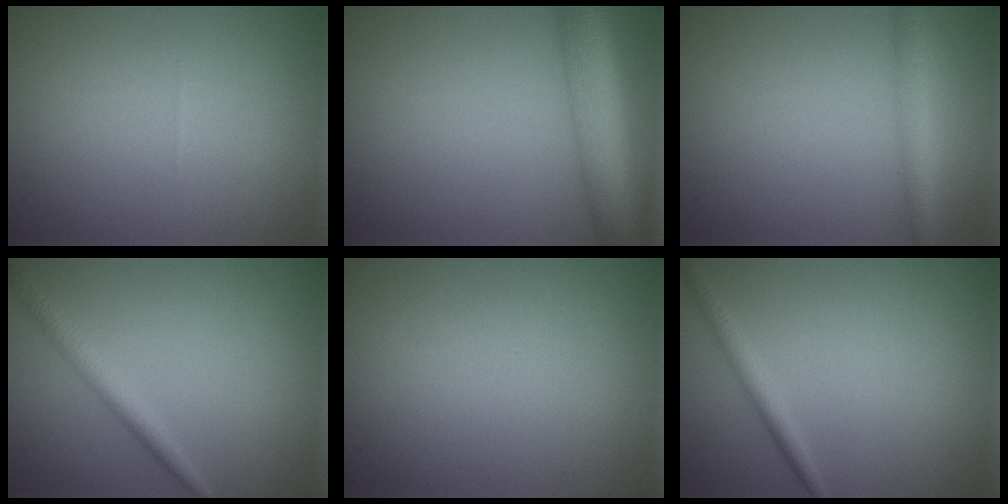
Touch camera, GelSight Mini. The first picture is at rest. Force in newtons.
{"total": 8.2, "press": 8.2, "slide": 0.4}
{"total": 2.8, "press": 2.8, "slide": 0.1}
{"total": 2.2, "press": 2.2, "slide": 0.1}
{"total": 0.0}
{"total": 1.8, "press": 1.8, "slide": 0.1}